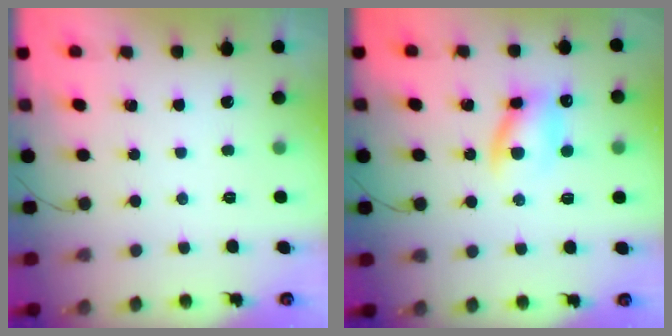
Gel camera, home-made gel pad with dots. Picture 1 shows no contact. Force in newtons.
{"total": 9.6, "press": 9.4, "slide": 2.1}